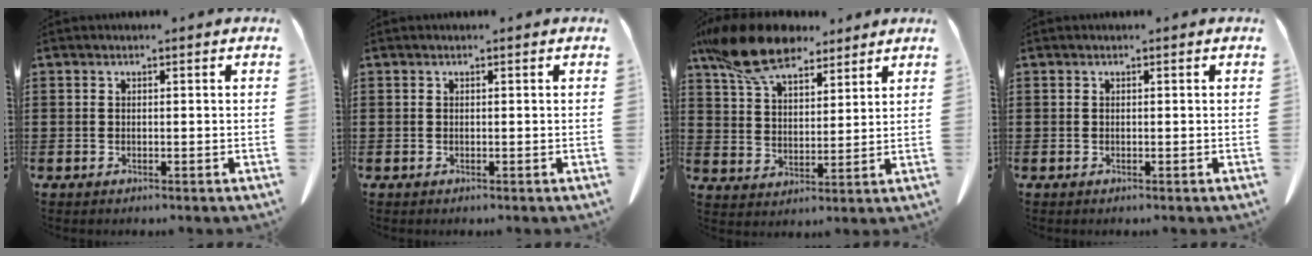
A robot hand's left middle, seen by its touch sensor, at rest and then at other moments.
{"total": 0.0}
{"total": 12.2, "force": [9.6, 4.5, 6.0], "torque": [-0.148, -0.018, 0.184]}
{"total": 0.0}